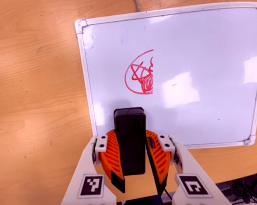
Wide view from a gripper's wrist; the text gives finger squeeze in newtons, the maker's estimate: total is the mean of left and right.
{"total": 10.8, "left": 10.1, "right": 11.6}